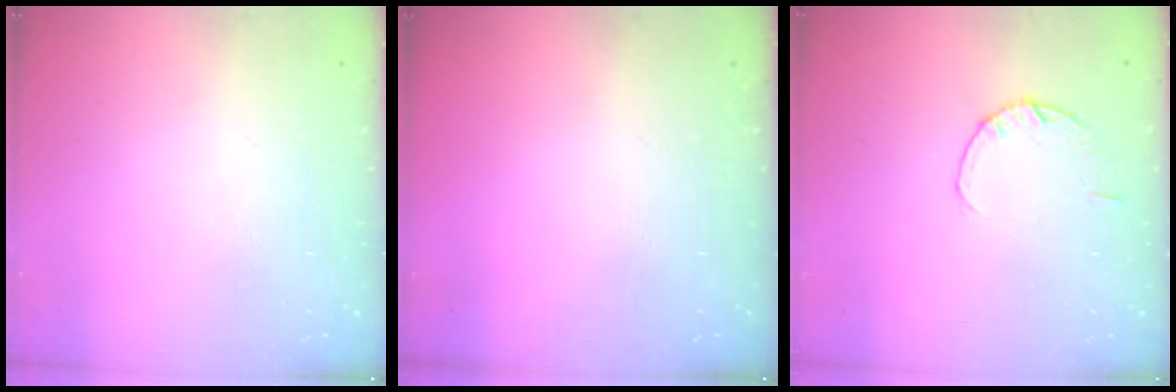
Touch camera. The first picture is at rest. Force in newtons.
{"total": 0.0}
{"total": 1.8, "press": 1.8, "slide": 0.3}